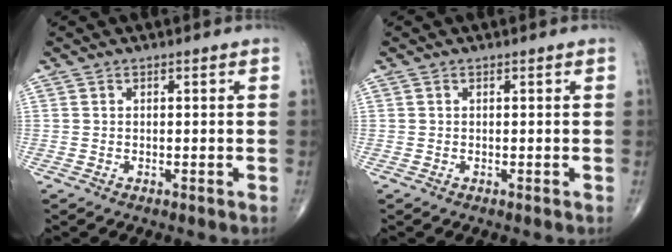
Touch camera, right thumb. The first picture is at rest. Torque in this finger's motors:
{"motor_torque": [0.17, 0.08, 0.19, 0.29, -0.01]}